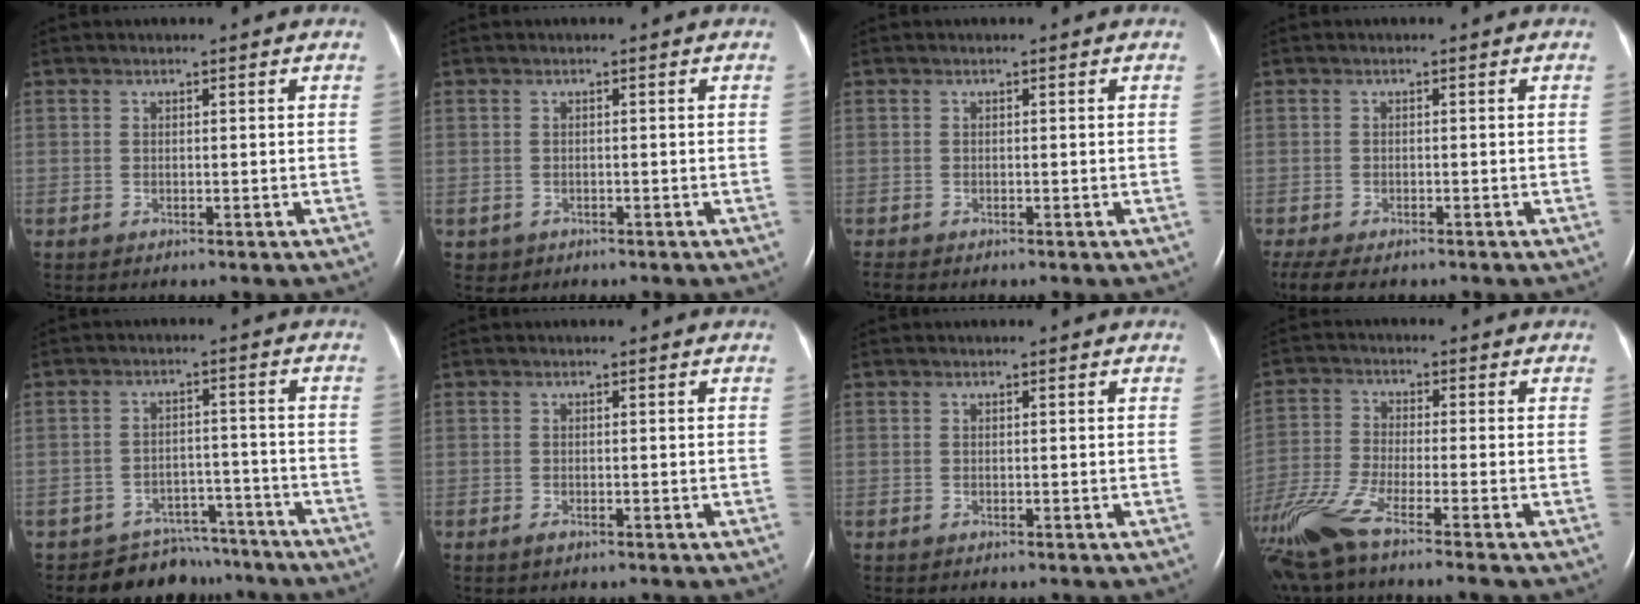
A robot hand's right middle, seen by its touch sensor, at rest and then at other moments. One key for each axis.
{"total": 1.0, "fx": -0.5, "fy": 0.9, "fz": 0.0, "tx": -0.006, "ty": 0.003, "tz": -0.003}
{"total": 0.8, "fx": -0.7, "fy": 0.1, "fz": 0.3, "tx": -0.010, "ty": -0.004, "tz": -0.013}
{"total": 7.7, "fx": -5.7, "fy": 3.1, "fz": 4.1, "tx": -0.084, "ty": -0.012, "tz": -0.087}
{"total": 7.3, "fx": -6.4, "fy": 3.4, "fz": -0.5, "tx": 0.021, "ty": 0.026, "tz": -0.094}
{"total": 0.8, "fx": -0.5, "fy": 0.3, "fz": 0.5, "tx": -0.014, "ty": -0.002, "tz": -0.007}
{"total": 0.0}
{"total": 11.6, "fx": -8.4, "fy": -0.1, "fz": 7.9, "tx": -0.169, "ty": -0.034, "tz": -0.161}